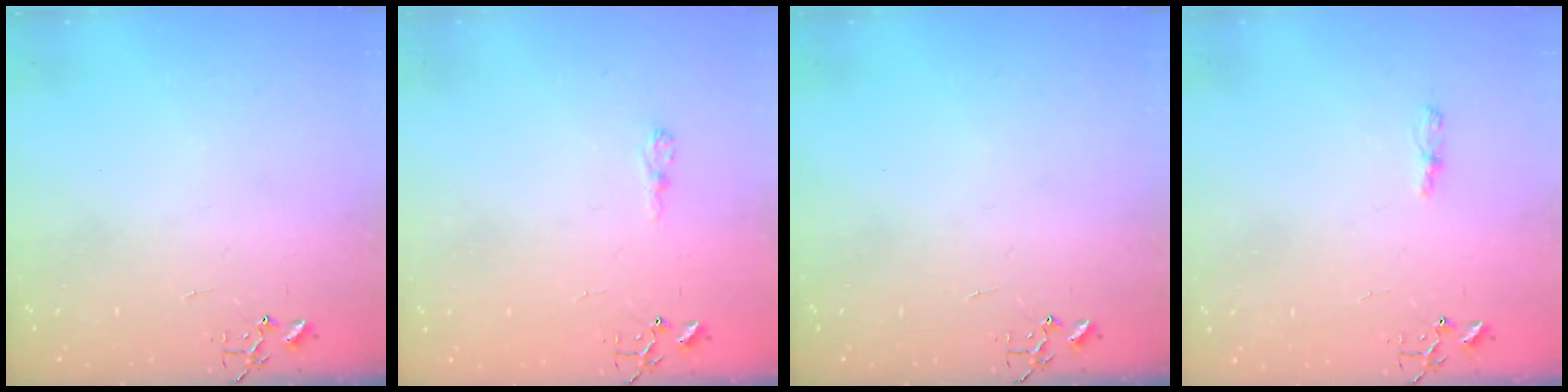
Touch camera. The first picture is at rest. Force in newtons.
{"total": 6.0, "press": 6.0, "slide": 0.7}
{"total": 0.0}
{"total": 4.2, "press": 4.1, "slide": 0.5}